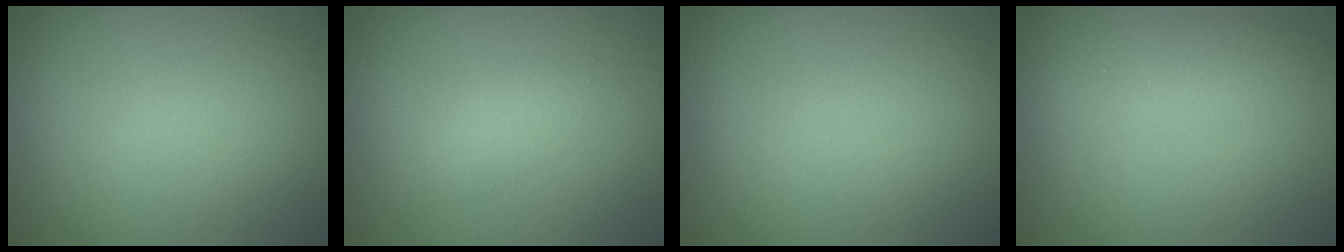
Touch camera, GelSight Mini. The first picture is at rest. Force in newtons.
{"total": 1.5, "press": 1.5, "slide": 0.1}
{"total": 0.0}
{"total": 2.6, "press": 2.6, "slide": 0.1}